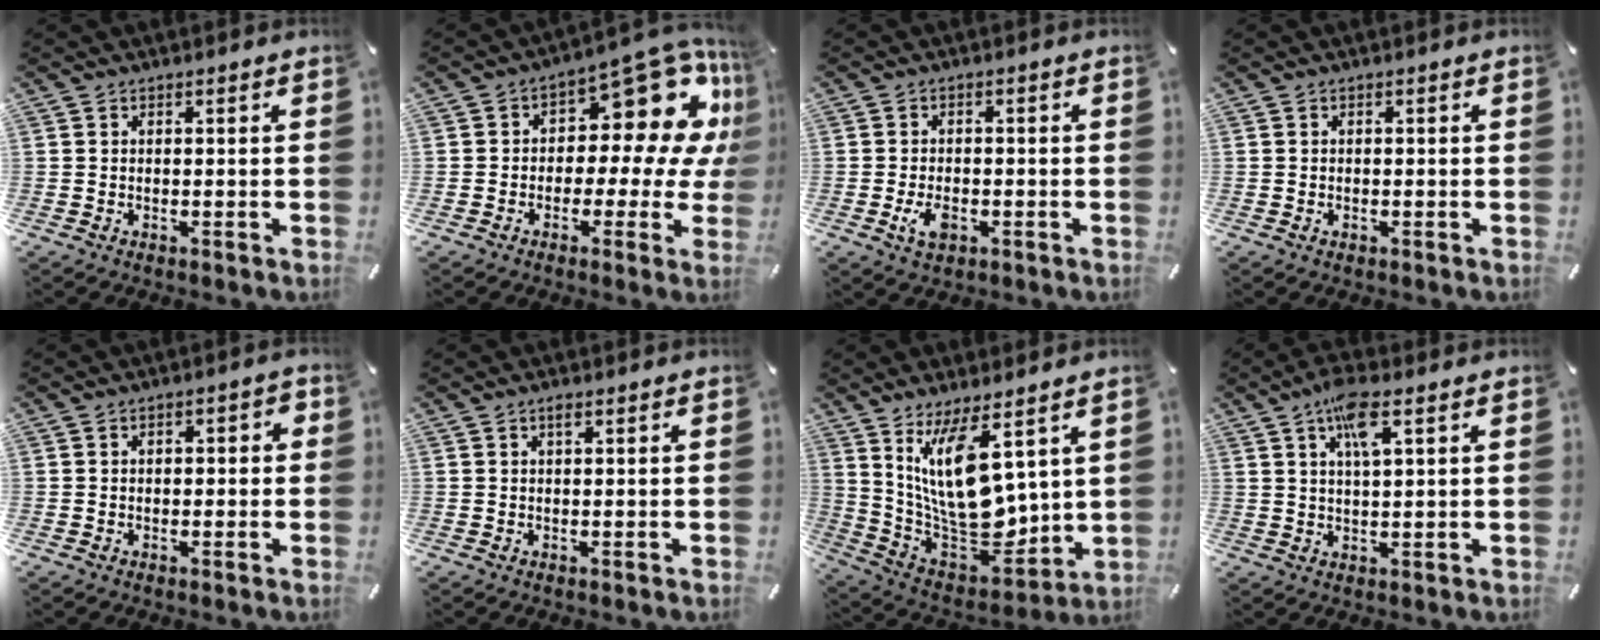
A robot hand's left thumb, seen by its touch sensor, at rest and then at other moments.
{"total": 17.0, "force": [7.6, 9.1, 12.2], "torque": [-0.150, -0.068, 0.123]}
{"total": 4.3, "force": [-1.6, 2.6, 2.9], "torque": [-0.069, 0.002, -0.031]}
{"total": 0.7, "force": [-0.2, 0.4, 0.4], "torque": [-0.008, 0.000, -0.004]}
{"total": 2.5, "force": [-0.5, 1.6, 1.9], "torque": [-0.036, 0.010, -0.011]}
{"total": 1.1, "force": [0.4, 0.2, 0.9], "torque": [-0.019, 0.002, 0.006]}
{"total": 18.2, "force": [7.8, 7.9, 14.5], "torque": [-0.302, -0.071, 0.137]}
{"total": 7.7, "force": [3.7, 1.9, 6.5], "torque": [-0.126, 0.003, 0.061]}